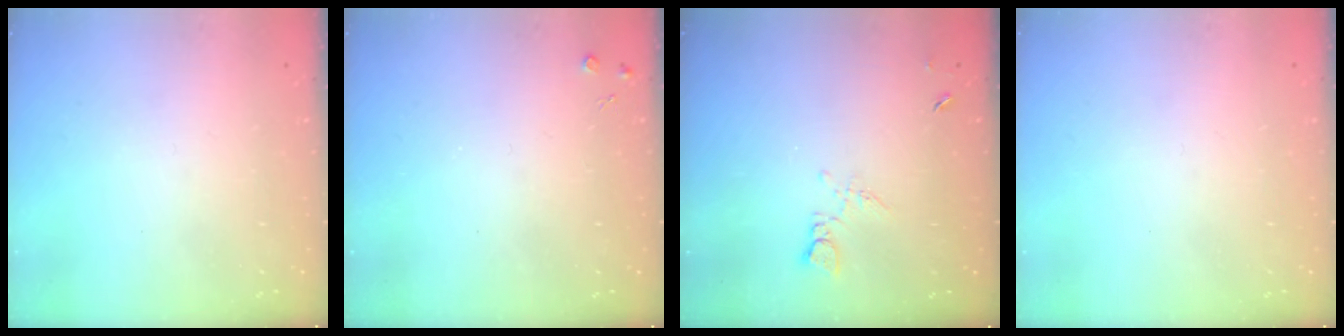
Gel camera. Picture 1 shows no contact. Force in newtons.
{"total": 3.3, "press": 3.2, "slide": 0.6}
{"total": 5.9, "press": 5.9, "slide": 0.9}
{"total": 0.0}